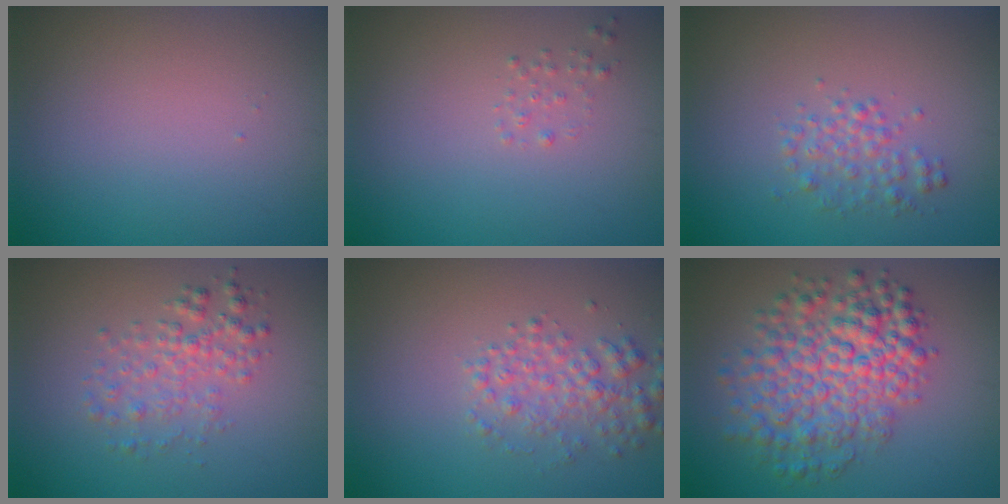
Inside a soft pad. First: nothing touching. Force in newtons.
{"total": 0.6, "press": 0.6, "slide": 0.1}
{"total": 2.0, "press": 2.0, "slide": 0.1}
{"total": 2.6, "press": 2.6, "slide": 0.1}
{"total": 2.9, "press": 2.9, "slide": 0.1}
{"total": 7.4, "press": 7.4, "slide": 0.2}